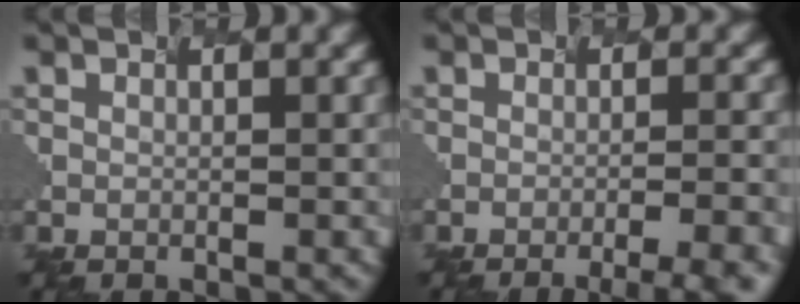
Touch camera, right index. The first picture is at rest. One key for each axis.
{"total": 6.4, "fx": -3.2, "fy": 2.0, "fz": 5.2, "tx": -0.033, "ty": 0.005, "tz": -0.022}